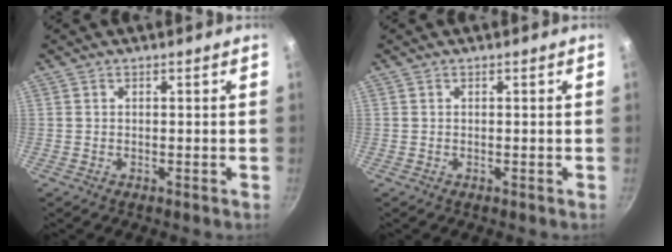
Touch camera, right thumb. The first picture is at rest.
{"total": 0.0}